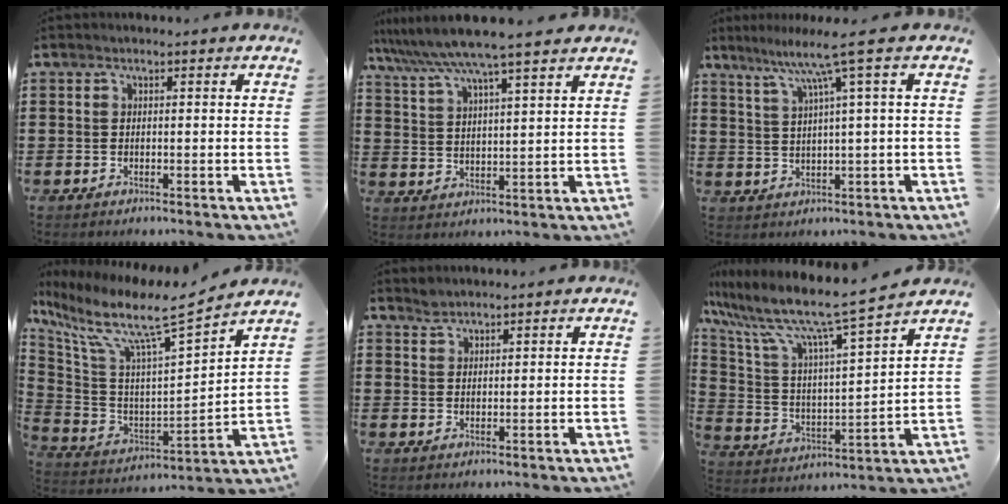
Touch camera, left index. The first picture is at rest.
{"total": 6.8, "force": [5.9, -0.4, 3.3], "torque": [-0.087, -0.032, 0.100]}
{"total": 6.8, "force": [3.3, -0.8, 5.9], "torque": [-0.124, -0.012, 0.051]}
{"total": 9.8, "force": [7.2, 1.0, 6.6], "torque": [-0.155, -0.057, 0.112]}
{"total": 1.6, "force": [1.6, 0.4, 0.1], "torque": [-0.005, -0.001, 0.031]}
{"total": 10.5, "force": [8.6, 0.7, 6.0], "torque": [-0.152, -0.060, 0.138]}